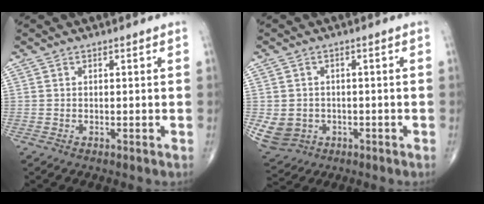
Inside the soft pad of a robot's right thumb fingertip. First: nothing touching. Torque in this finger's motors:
{"motor_torque": [2.81, 2.19, 0.24, -0.61, 0.08]}